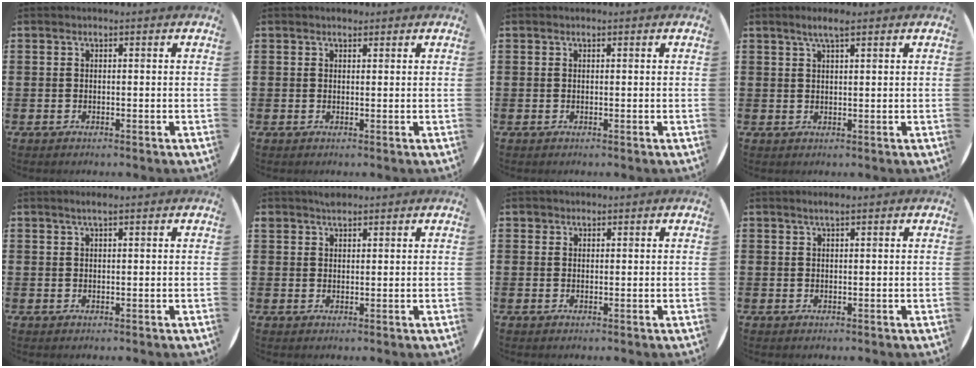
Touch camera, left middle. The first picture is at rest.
{"total": 0.8, "force": [0.8, 0.3, 0.0], "torque": [0.000, 0.003, 0.015]}
{"total": 0.0}
{"total": 2.8, "force": [2.1, 0.4, 1.9], "torque": [-0.039, 0.007, 0.035]}
{"total": 1.4, "force": [1.0, 0.1, 0.9], "torque": [-0.017, 0.003, 0.018]}
{"total": 1.6, "force": [1.5, 0.6, 0.1], "torque": [0.005, 0.000, 0.027]}
{"total": 0.9, "force": [0.7, 0.5, -0.1], "torque": [0.009, 0.000, 0.013]}
{"total": 1.2, "force": [1.0, 0.0, 0.7], "torque": [-0.014, 0.003, 0.017]}